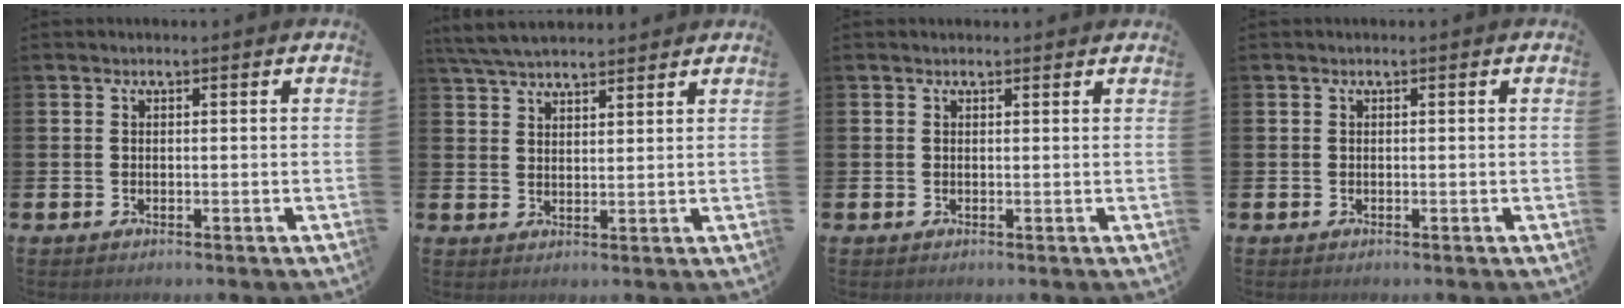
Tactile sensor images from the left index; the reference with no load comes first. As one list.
[{"total": 5.3, "force": [5.0, 1.0, 1.3], "torque": [-0.041, -0.015, 0.093]}, {"total": 0.5, "force": [0.5, 0.1, 0.1], "torque": [0.013, -0.004, 0.006]}, {"total": 0.0}]